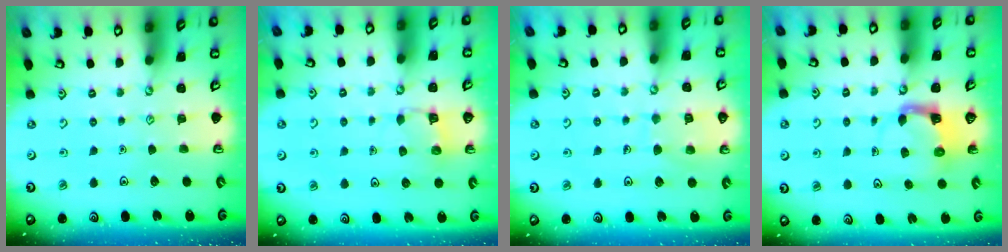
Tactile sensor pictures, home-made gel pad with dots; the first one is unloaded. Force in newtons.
{"total": 5.4, "press": 5.4, "slide": 0.4}
{"total": 7.6, "press": 7.5, "slide": 0.7}
{"total": 3.9, "press": 3.9, "slide": 0.7}